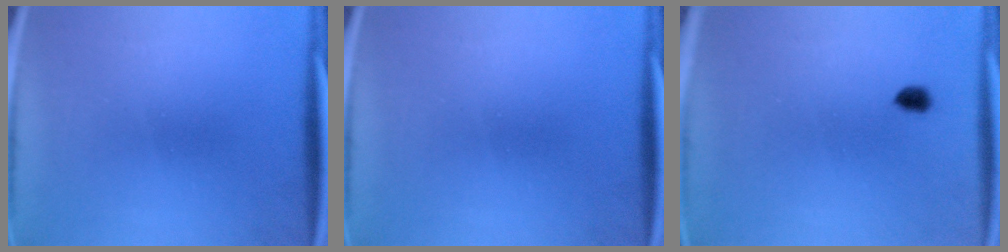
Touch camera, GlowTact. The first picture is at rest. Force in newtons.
{"total": 0.0}
{"total": 2.1}